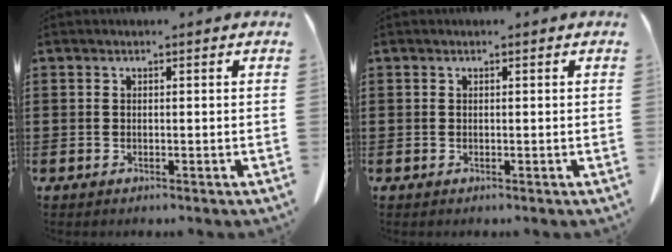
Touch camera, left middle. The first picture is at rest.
{"total": 0.0}